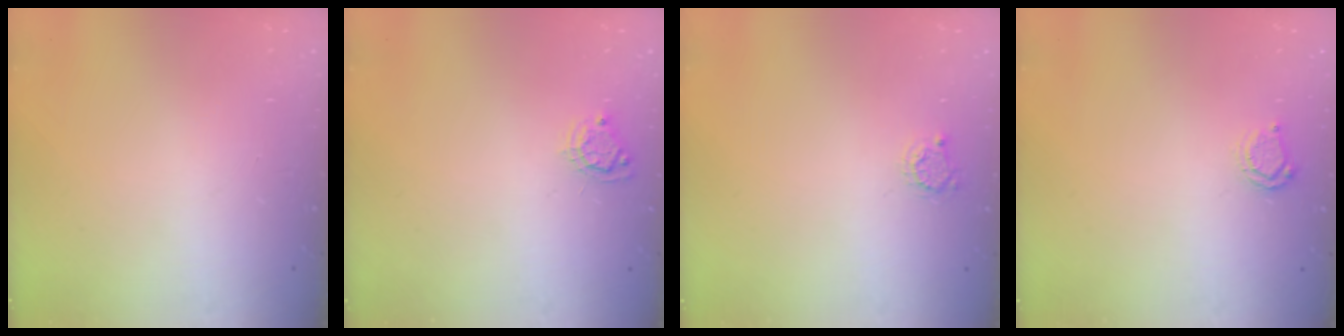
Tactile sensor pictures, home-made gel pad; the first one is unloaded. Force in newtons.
{"total": 5.4, "press": 5.4, "slide": 0.4}
{"total": 3.2, "press": 3.1, "slide": 0.4}
{"total": 4.7, "press": 4.6, "slide": 0.6}